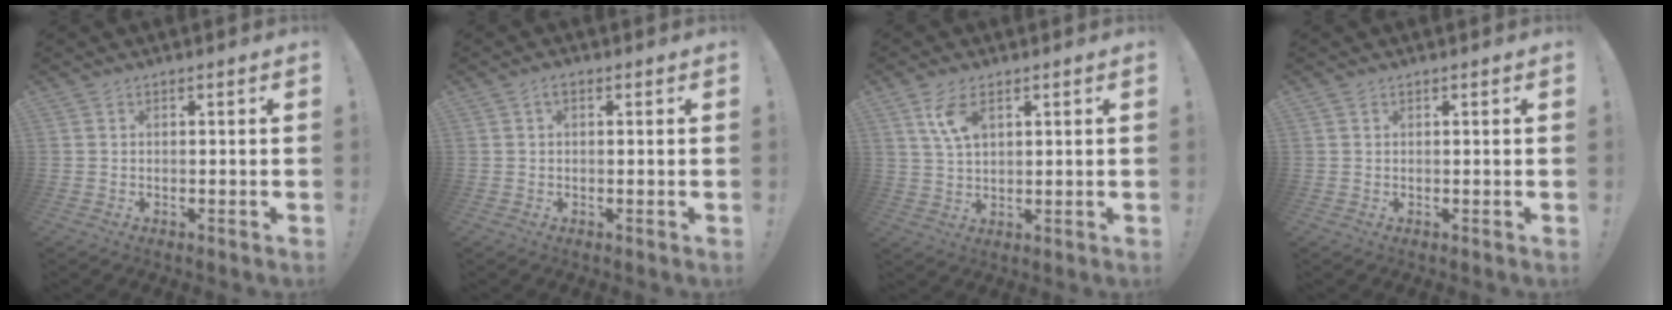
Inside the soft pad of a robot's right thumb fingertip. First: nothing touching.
{"total": 1.6, "force": [0.5, 0.9, 1.3], "torque": [-0.028, 0.004, 0.008]}
{"total": 7.6, "force": [3.6, 3.8, 5.4], "torque": [-0.093, -0.011, 0.067]}
{"total": 0.5, "force": [0.4, 0.2, 0.2], "torque": [-0.003, 0.000, 0.009]}